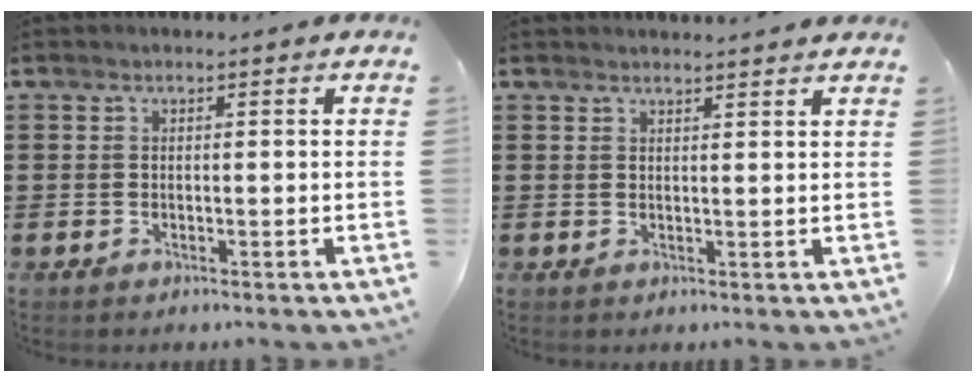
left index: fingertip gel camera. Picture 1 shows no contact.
{"total": 1.6, "force": [1.6, -0.2, 0.2], "torque": [-0.007, -0.002, 0.031]}